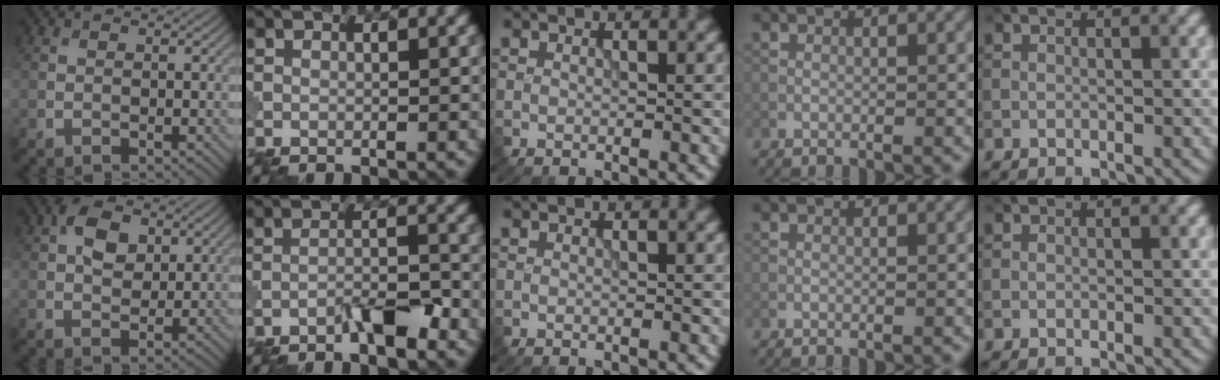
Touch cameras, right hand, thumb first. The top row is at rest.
{"thumb": {"total": 5.0, "force": [1.7, 3.2, 3.5], "torque": [-0.065, 0.007, 0.023]}, "index": {"total": 3.3, "force": [-2.3, 0.6, 2.3], "torque": [-0.041, 0.010, -0.044]}}